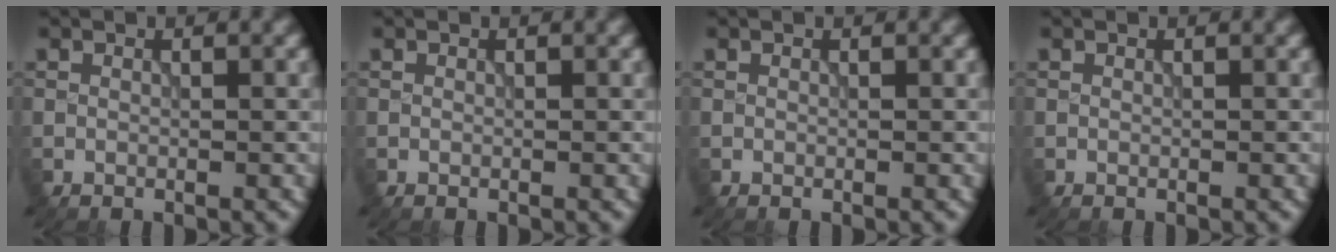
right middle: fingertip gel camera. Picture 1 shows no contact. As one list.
[{"total": 0.0}, {"total": 0.0}, {"total": 0.0}]